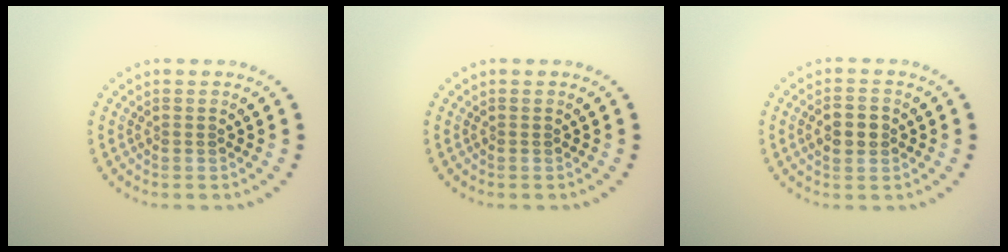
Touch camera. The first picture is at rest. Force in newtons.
{"total": 0.0}
{"total": 2.6, "press": 2.6, "slide": 0.1}